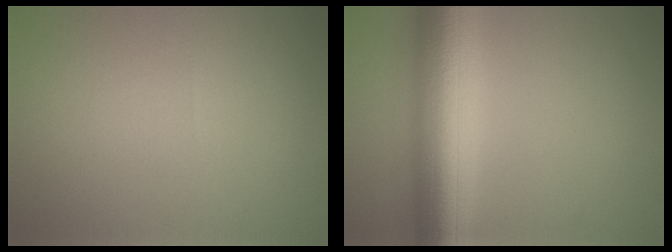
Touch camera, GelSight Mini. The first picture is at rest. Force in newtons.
{"total": 10.5, "press": 10.5, "slide": 0.2}